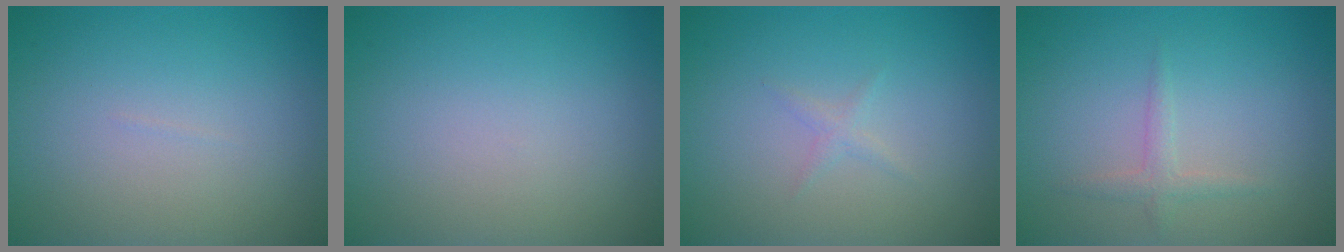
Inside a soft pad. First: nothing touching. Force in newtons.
{"total": 0.0}
{"total": 0.7, "press": 0.7, "slide": 0.0}
{"total": 1.3, "press": 1.3, "slide": 0.0}